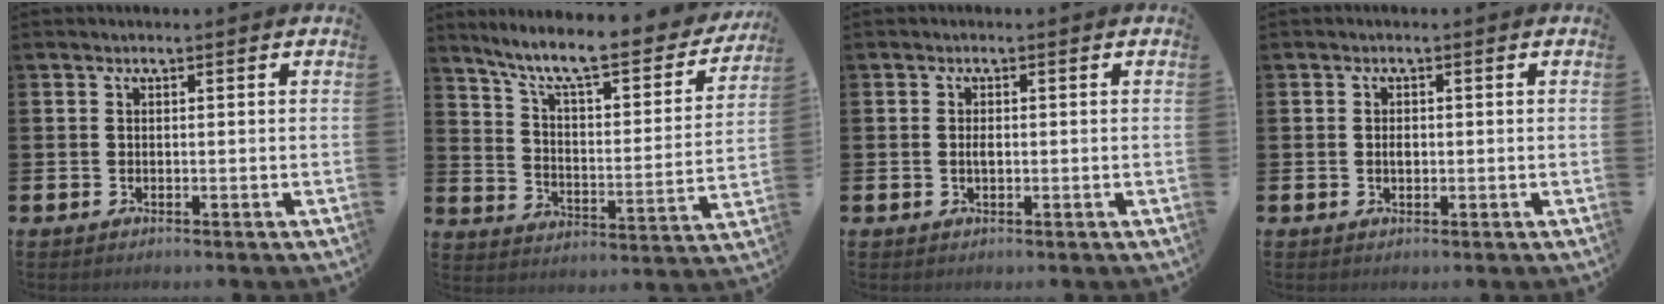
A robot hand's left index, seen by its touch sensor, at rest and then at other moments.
{"total": 9.4, "force": [8.0, 2.0, 4.5], "torque": [-0.111, -0.059, 0.130]}
{"total": 1.1, "force": [-0.1, 0.5, 1.0], "torque": [-0.018, 0.003, -0.004]}
{"total": 1.3, "force": [-0.1, 0.7, 1.0], "torque": [-0.010, 0.001, -0.005]}